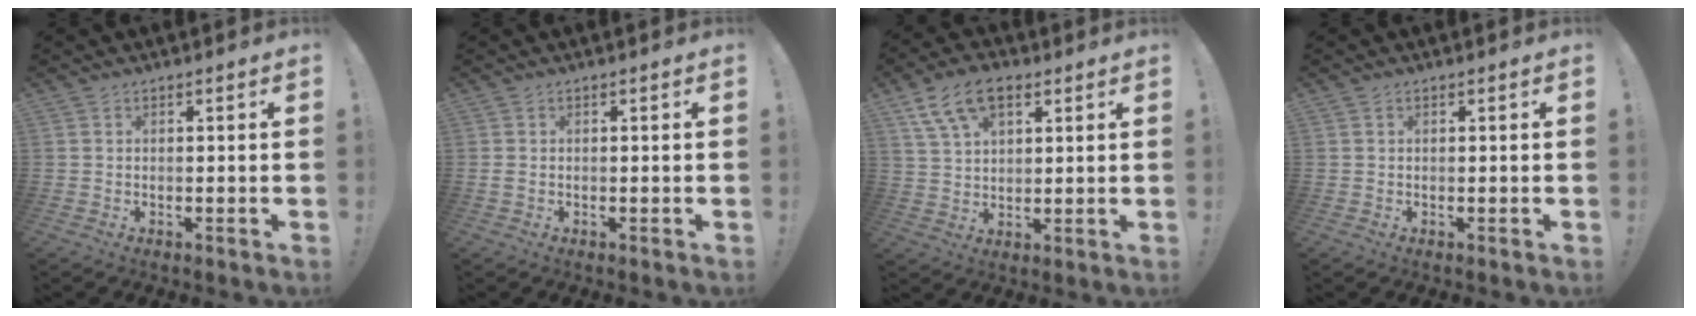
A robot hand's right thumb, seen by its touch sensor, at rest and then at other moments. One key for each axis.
{"total": 0.8, "fx": 0.0, "fy": 0.5, "fz": 0.7, "tx": -0.011, "ty": 0.000, "tz": -0.001}
{"total": 11.6, "fx": 5.9, "fy": 6.7, "fz": 7.5, "tx": -0.127, "ty": -0.013, "tz": 0.115}
{"total": 0.0}